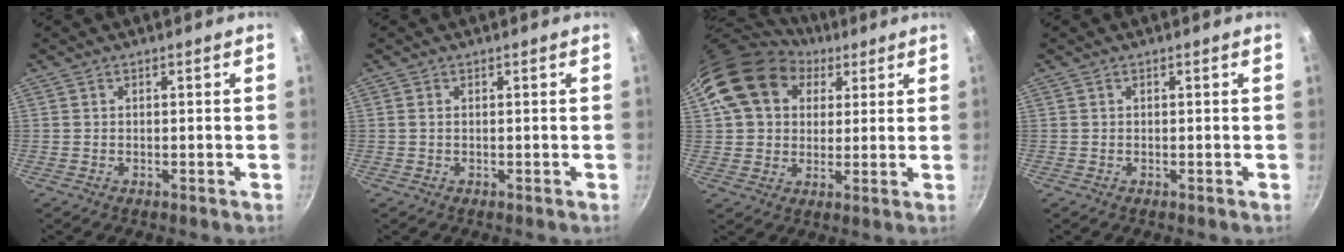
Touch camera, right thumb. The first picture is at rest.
{"total": 0.5, "force": [0.1, 0.3, 0.4], "torque": [-0.010, 0.001, 0.001]}
{"total": 16.2, "force": [7.1, 12.1, 8.0], "torque": [-0.126, 0.003, 0.119]}
{"total": 0.0}